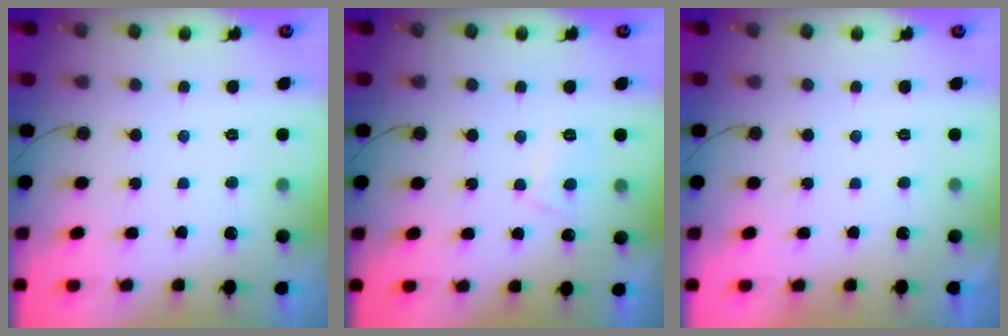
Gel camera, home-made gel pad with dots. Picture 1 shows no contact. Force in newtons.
{"total": 4.2, "press": 4.2, "slide": 0.6}
{"total": 2.1, "press": 2.1, "slide": 0.4}